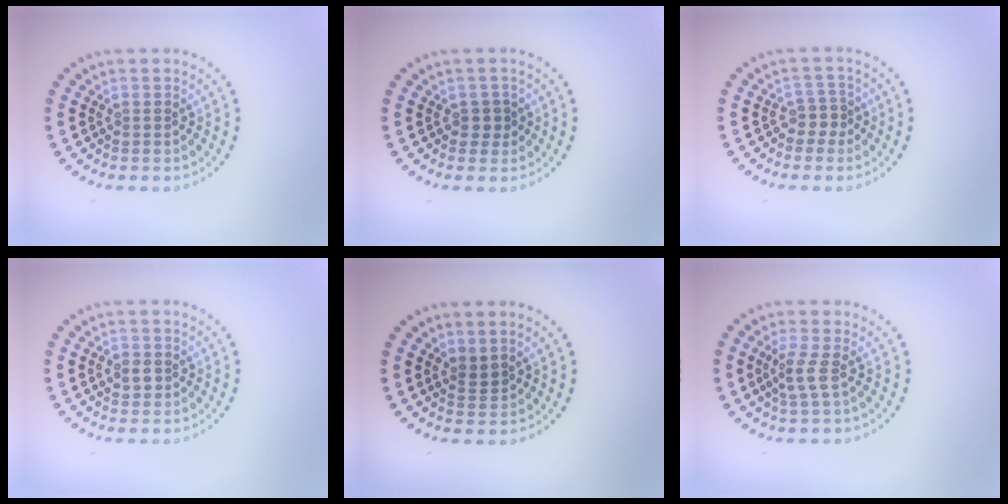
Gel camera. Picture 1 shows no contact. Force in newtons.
{"total": 1.2, "press": 1.1, "slide": 0.5}
{"total": 1.6, "press": 1.2, "slide": 1.0}
{"total": 1.4, "press": 1.3, "slide": 0.4}
{"total": 1.3, "press": 1.0, "slide": 0.8}
{"total": 1.7, "press": 1.4, "slide": 1.0}